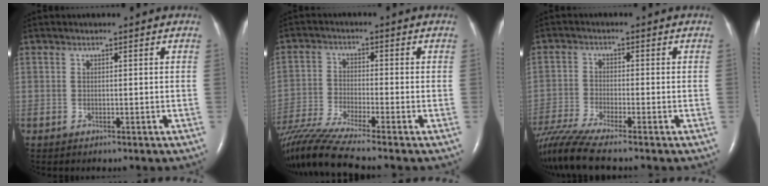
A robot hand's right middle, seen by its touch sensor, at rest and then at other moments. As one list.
[{"total": 10.9, "force": [-9.3, -1.9, 5.3], "torque": [-0.093, -0.027, -0.166]}, {"total": 9.3, "force": [-8.0, -0.8, 4.7], "torque": [-0.090, -0.022, -0.145]}]